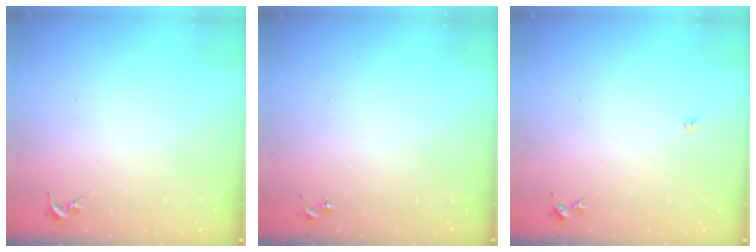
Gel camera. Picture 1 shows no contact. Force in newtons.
{"total": 0.0}
{"total": 2.7, "press": 2.7, "slide": 0.5}